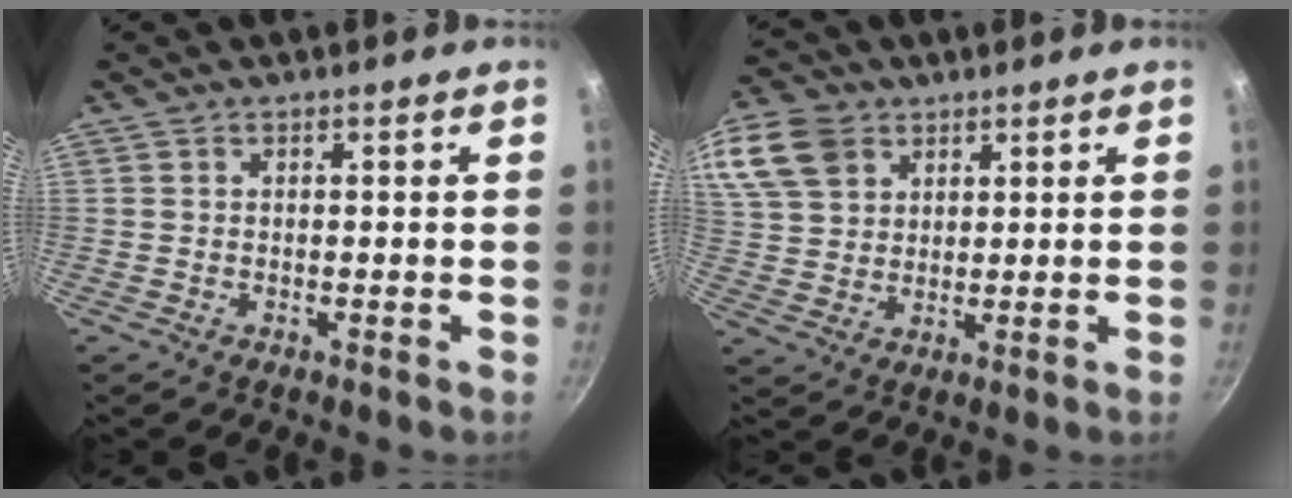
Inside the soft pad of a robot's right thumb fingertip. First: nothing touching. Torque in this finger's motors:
{"motor_torque": [0.57, 1.69, 0.74, 0.12, 0.55]}